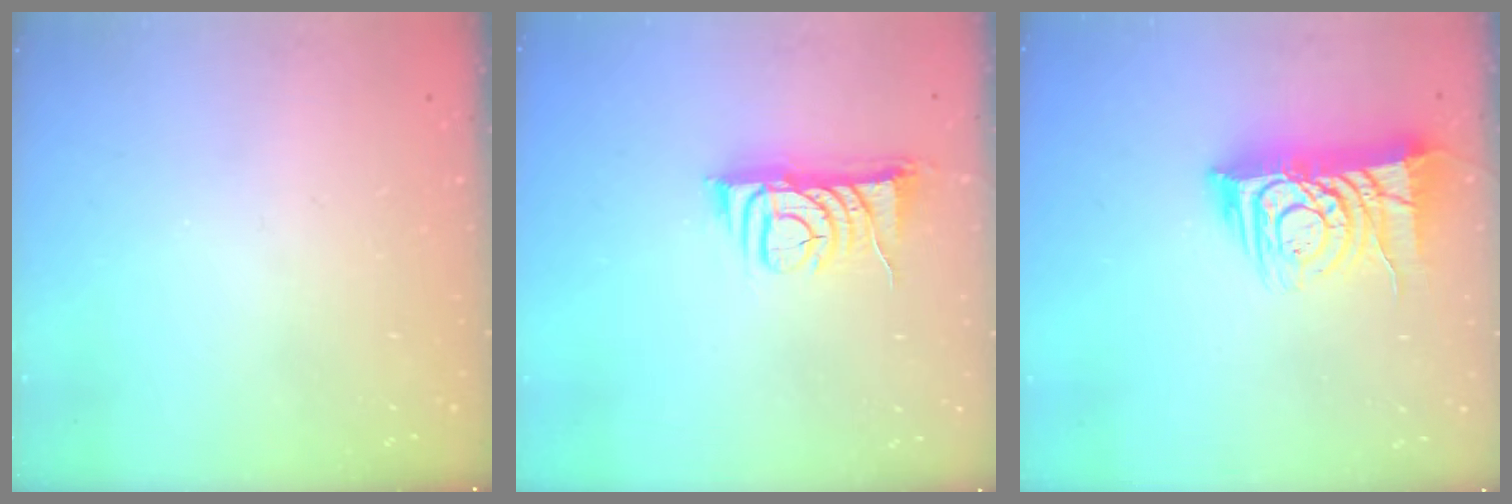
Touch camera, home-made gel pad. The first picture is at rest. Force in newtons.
{"total": 9.0, "press": 9.0, "slide": 0.4}
{"total": 13.6, "press": 13.6, "slide": 1.3}